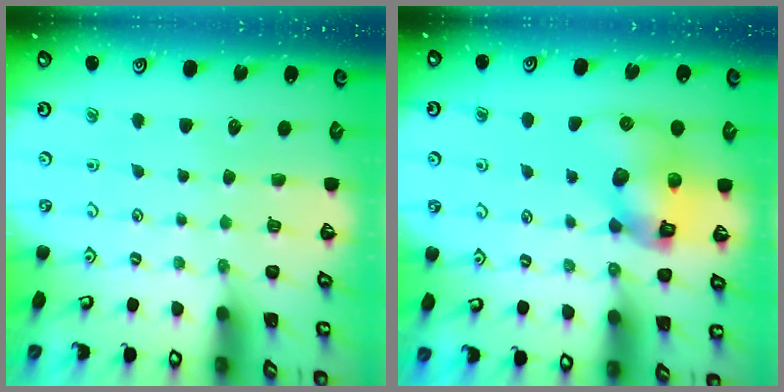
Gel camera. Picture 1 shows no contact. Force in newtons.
{"total": 12.2, "press": 12.1, "slide": 1.8}